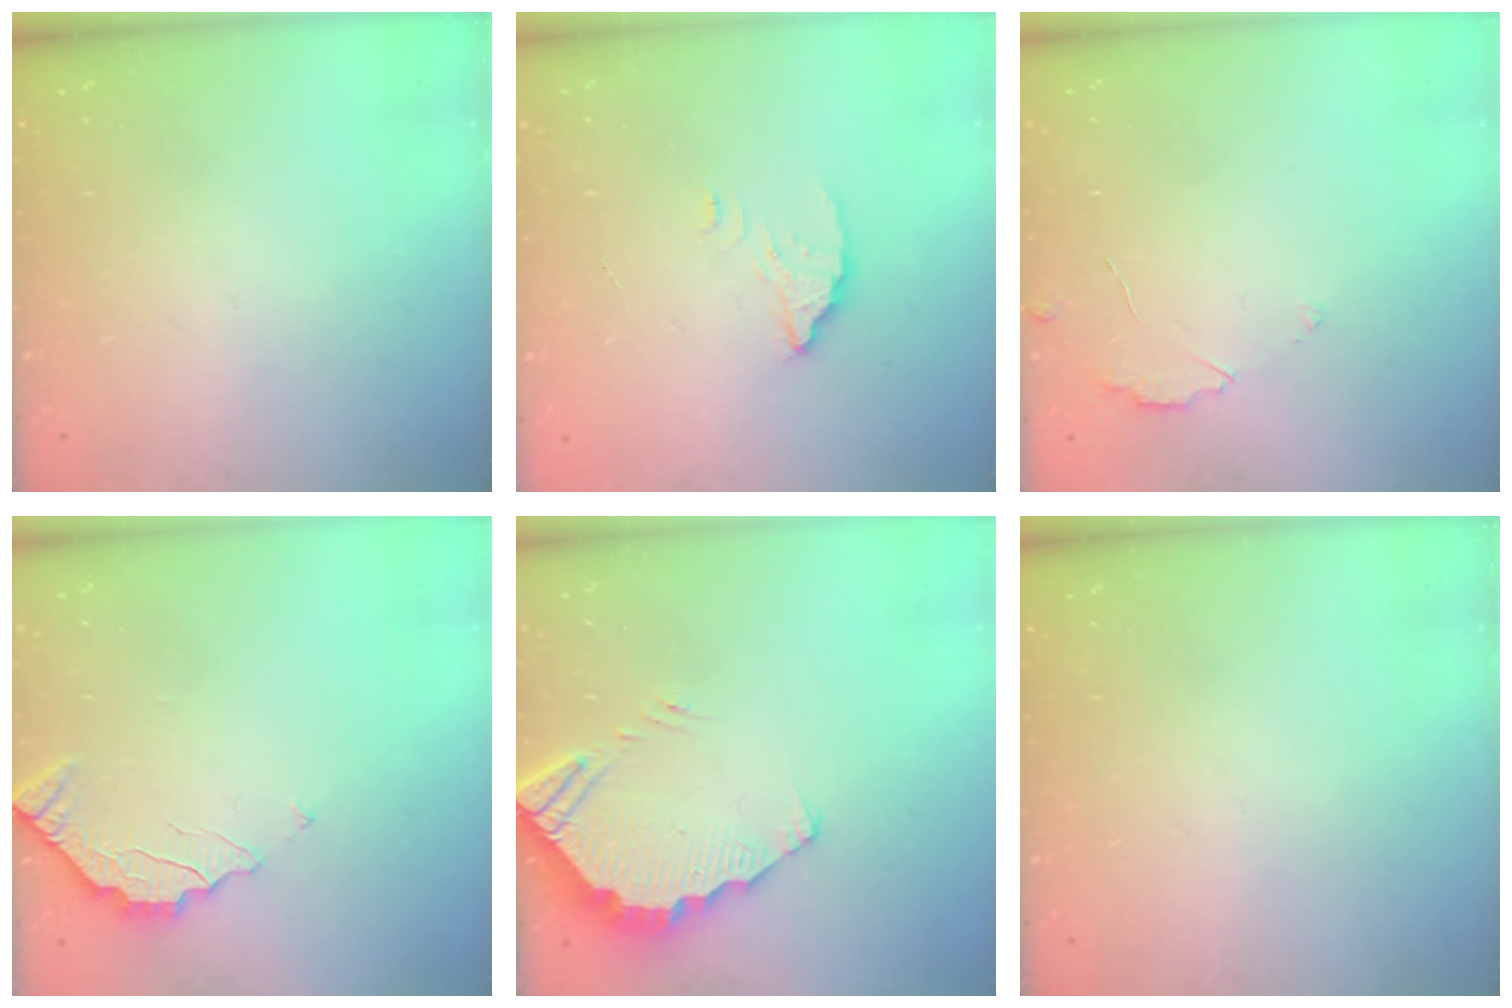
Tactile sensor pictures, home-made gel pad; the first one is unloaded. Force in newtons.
{"total": 2.7, "press": 2.7, "slide": 0.1}
{"total": 2.7, "press": 2.6, "slide": 0.3}
{"total": 2.3, "press": 2.3, "slide": 0.2}
{"total": 3.8, "press": 3.8, "slide": 0.3}
{"total": 0.0}